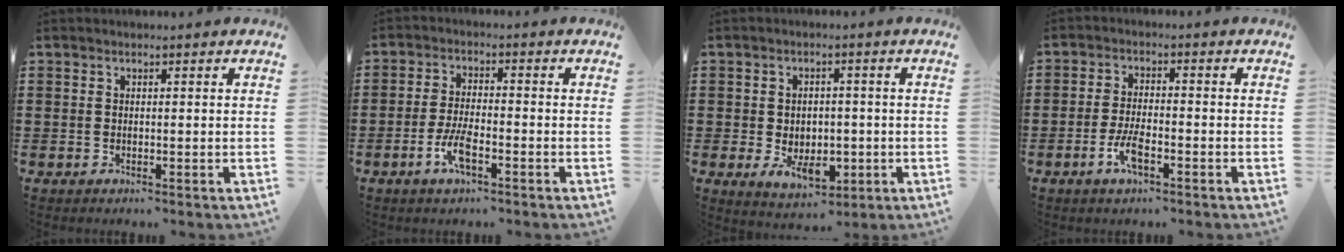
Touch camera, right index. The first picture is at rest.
{"total": 5.1, "force": [-2.5, 1.6, 4.2], "torque": [-0.096, -0.003, -0.050]}
{"total": 5.4, "force": [-1.6, 3.8, 3.5], "torque": [-0.055, 0.002, -0.034]}
{"total": 4.7, "force": [-2.2, 1.5, 3.8], "torque": [-0.083, 0.001, -0.046]}